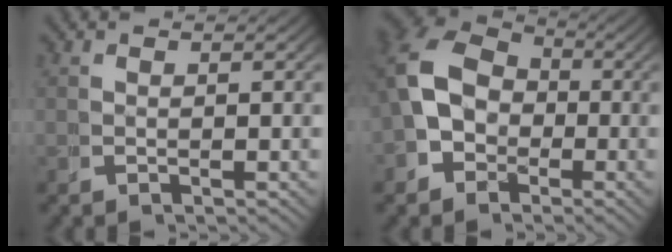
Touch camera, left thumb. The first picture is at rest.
{"total": 9.3, "force": [0.1, 7.8, 5.1], "torque": [-0.112, -0.009, -0.004]}